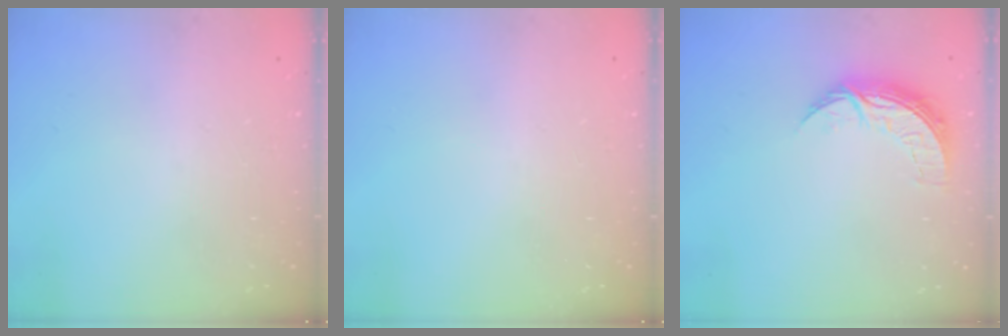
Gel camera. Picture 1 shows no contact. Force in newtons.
{"total": 0.0}
{"total": 7.5, "press": 7.5, "slide": 0.5}